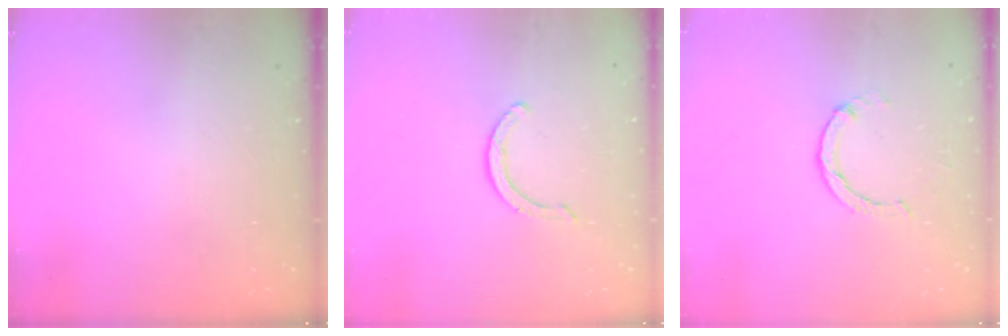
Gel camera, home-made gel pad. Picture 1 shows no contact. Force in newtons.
{"total": 3.1, "press": 3.1, "slide": 0.1}
{"total": 2.0, "press": 2.0, "slide": 0.2}